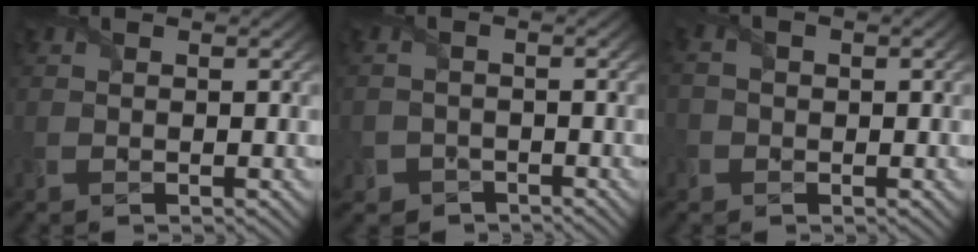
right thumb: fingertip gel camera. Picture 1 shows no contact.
{"total": 3.4, "force": [-2.5, 2.2, 0.4], "torque": [-0.011, -0.003, -0.049]}
{"total": 1.8, "force": [-0.5, 1.1, 1.3], "torque": [-0.030, 0.001, -0.011]}